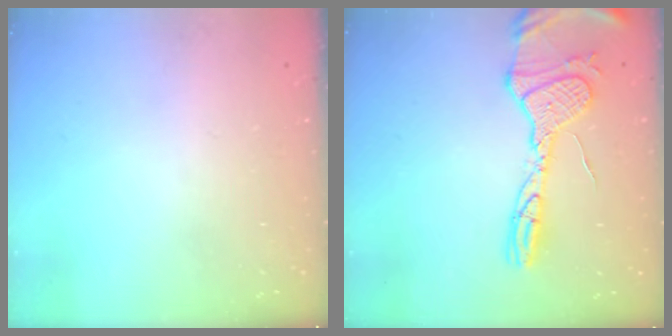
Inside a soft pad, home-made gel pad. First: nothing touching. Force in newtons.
{"total": 17.0, "press": 17.0, "slide": 1.6}